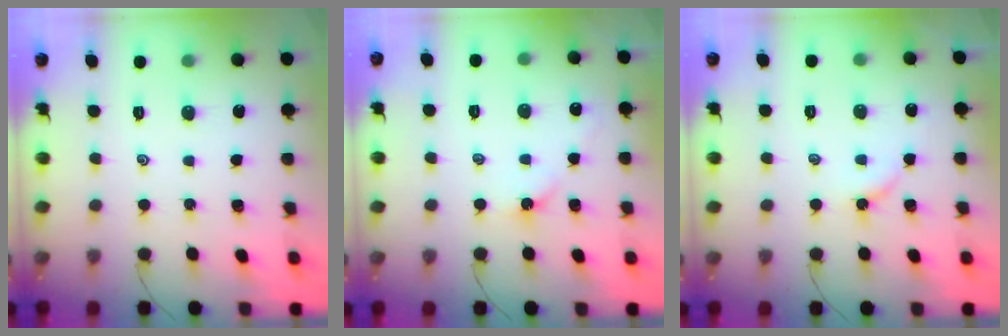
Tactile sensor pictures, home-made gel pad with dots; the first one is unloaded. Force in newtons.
{"total": 2.6, "press": 2.5, "slide": 0.5}
{"total": 3.4, "press": 3.4, "slide": 0.3}